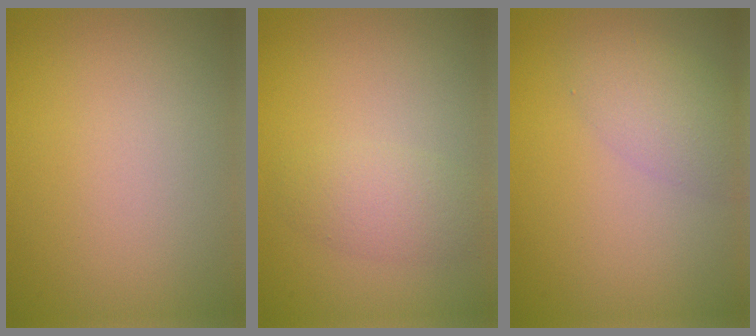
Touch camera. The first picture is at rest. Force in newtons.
{"total": 2.4, "press": 2.4, "slide": 0.1}
{"total": 3.0, "press": 3.0, "slide": 0.1}